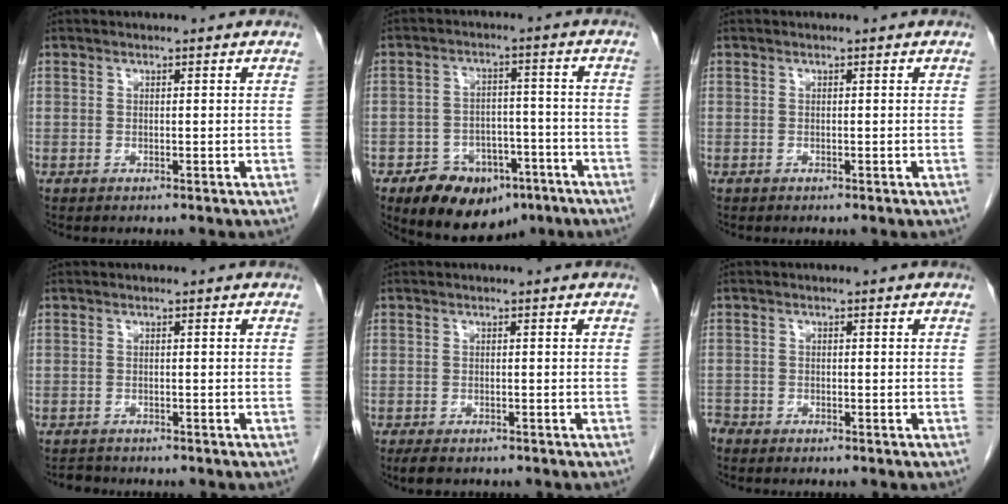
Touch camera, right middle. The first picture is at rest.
{"total": 11.4, "force": [-7.2, 6.8, 5.8], "torque": [-0.081, 0.012, -0.105]}
{"total": 0.0}
{"total": 1.8, "force": [-1.8, 0.5, 0.0], "torque": [-0.003, -0.006, -0.027]}
{"total": 3.3, "force": [-2.6, 1.2, 1.7], "torque": [-0.030, -0.008, -0.035]}
{"total": 1.9, "force": [-1.8, 0.6, 0.2], "torque": [-0.004, -0.001, -0.032]}